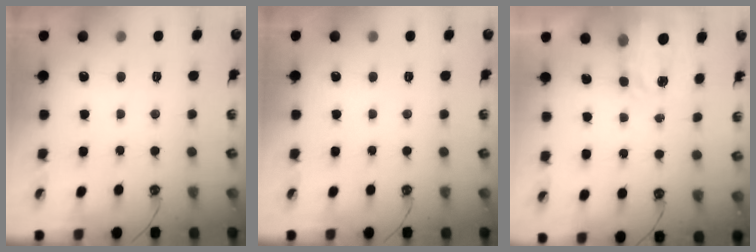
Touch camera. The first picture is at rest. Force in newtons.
{"total": 0.0}
{"total": 3.8, "press": 3.7, "slide": 0.6}